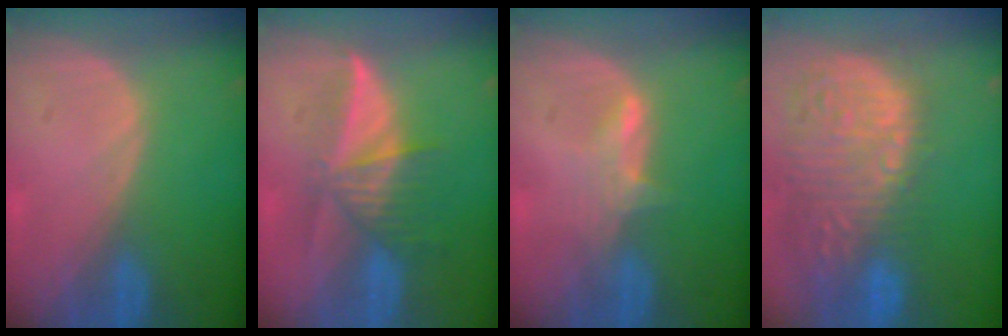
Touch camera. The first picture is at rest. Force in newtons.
{"total": 6.1, "press": 6.0, "slide": 1.2}
{"total": 2.9, "press": 2.9, "slide": 0.4}
{"total": 15.4, "press": 12.6, "slide": 8.8}